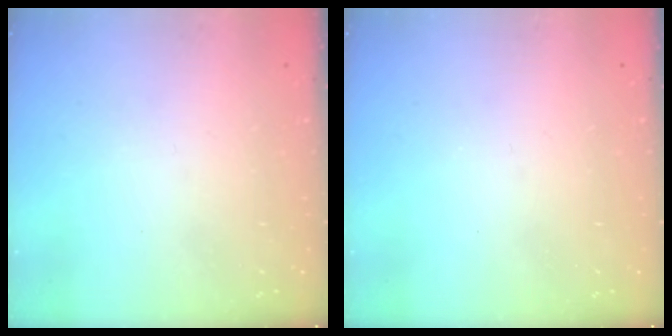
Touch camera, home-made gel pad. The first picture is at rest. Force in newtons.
{"total": 0.0}